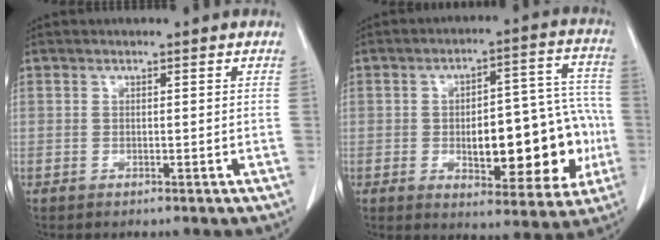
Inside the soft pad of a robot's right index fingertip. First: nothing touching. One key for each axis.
{"total": 17.7, "fx": -3.4, "fy": 6.9, "fz": 16.0, "tx": -0.193, "ty": 0.036, "tz": -0.030}